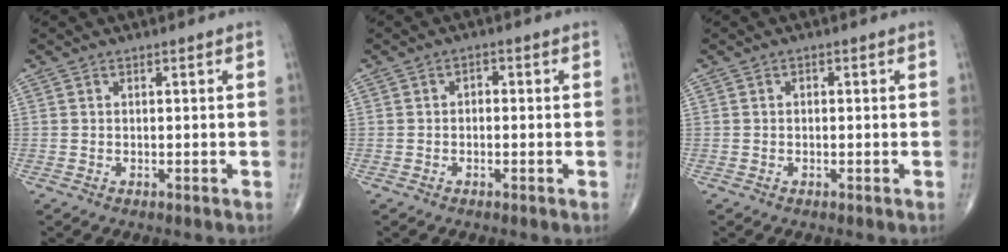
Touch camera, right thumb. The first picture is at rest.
{"total": 1.5, "force": [-0.1, 1.1, 1.0], "torque": [-0.005, 0.007, -0.007]}
{"total": 0.6, "force": [0.0, 0.4, 0.4], "torque": [-0.004, 0.001, -0.001]}